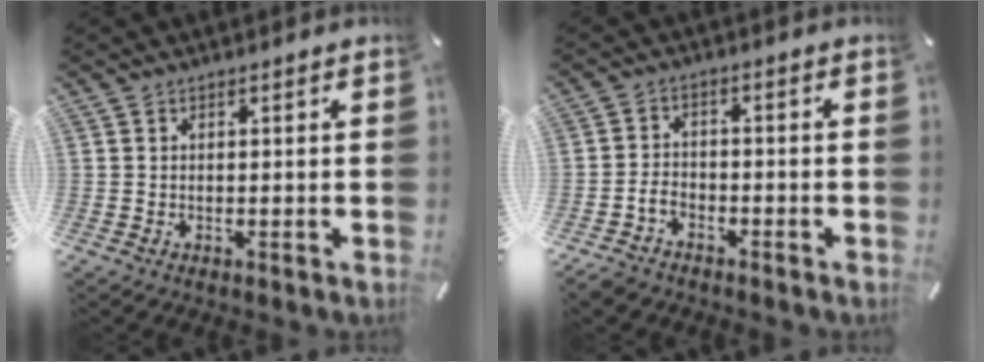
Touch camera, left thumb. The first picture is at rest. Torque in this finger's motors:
{"motor_torque": [-0.94, 1.03, 0.16, 0.17, 0.05]}